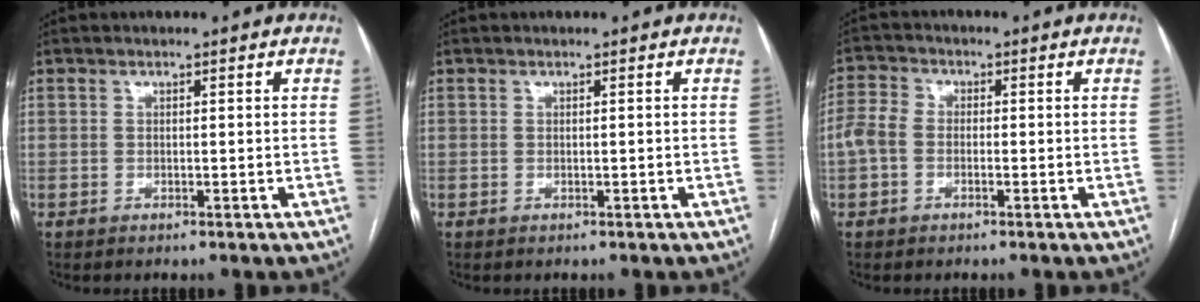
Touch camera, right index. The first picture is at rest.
{"total": 0.0}
{"total": 4.2, "force": [-0.8, 3.1, 2.7], "torque": [-0.076, 0.020, -0.020]}